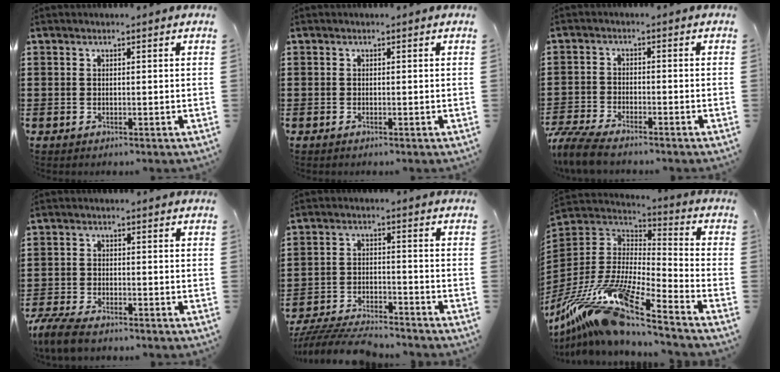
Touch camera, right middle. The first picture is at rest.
{"total": 0.0}
{"total": 5.0, "force": [-4.7, 0.6, 1.8], "torque": [-0.056, -0.009, -0.098]}
{"total": 4.2, "force": [-3.7, 0.7, 1.7], "torque": [-0.056, -0.009, -0.081]}
{"total": 6.2, "force": [-6.0, 0.7, 1.4], "torque": [-0.030, 0.004, -0.119]}
{"total": 15.6, "force": [-12.3, 1.1, 9.6], "torque": [-0.215, 0.004, -0.243]}